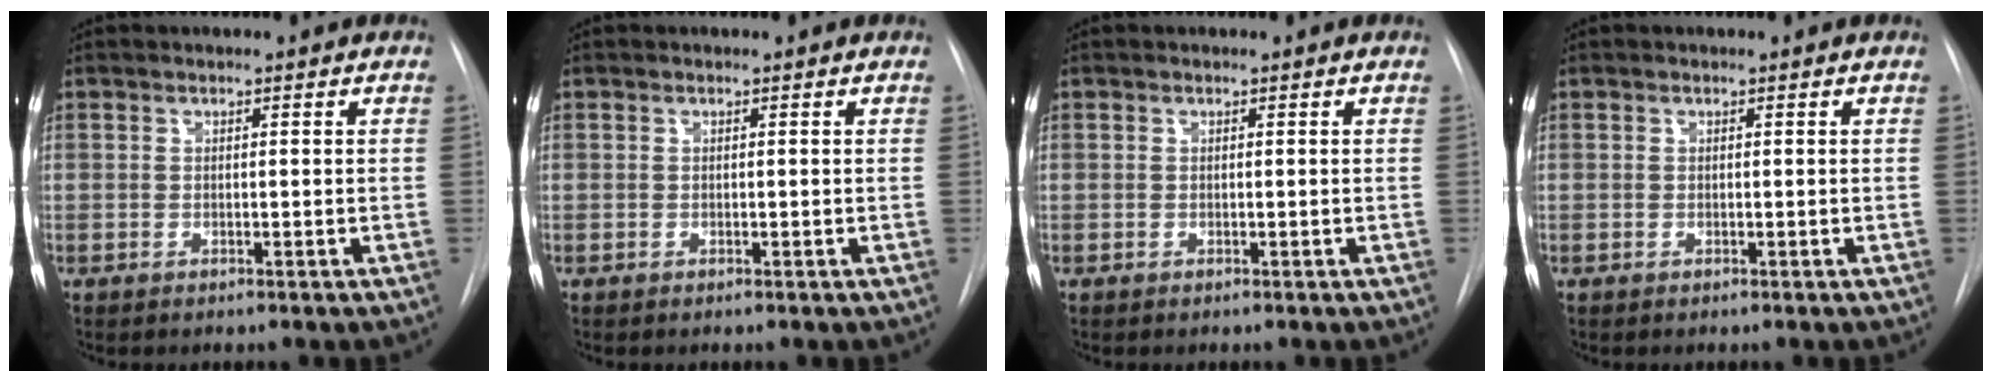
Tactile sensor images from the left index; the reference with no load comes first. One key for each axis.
{"total": 0.0}
{"total": 0.0}
{"total": 0.0}